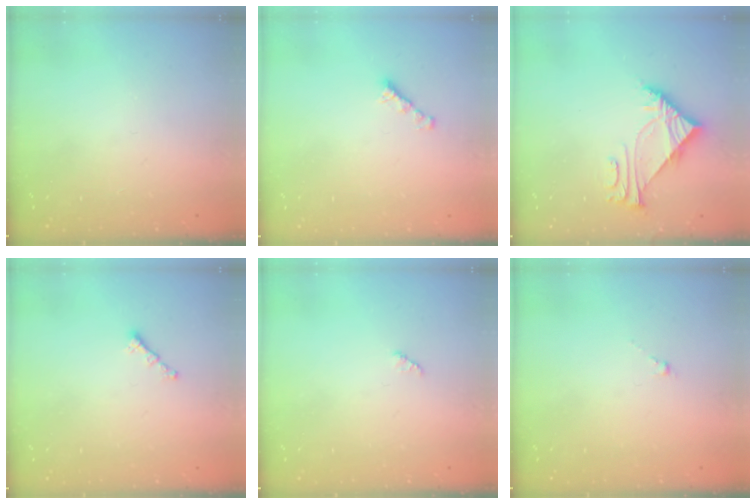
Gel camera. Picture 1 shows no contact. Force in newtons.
{"total": 2.7, "press": 2.6, "slide": 0.7}
{"total": 6.5, "press": 6.5, "slide": 0.5}
{"total": 0.8, "press": 0.7, "slide": 0.4}
{"total": 1.3, "press": 1.3, "slide": 0.2}
{"total": 0.5, "press": 0.3, "slide": 0.4}